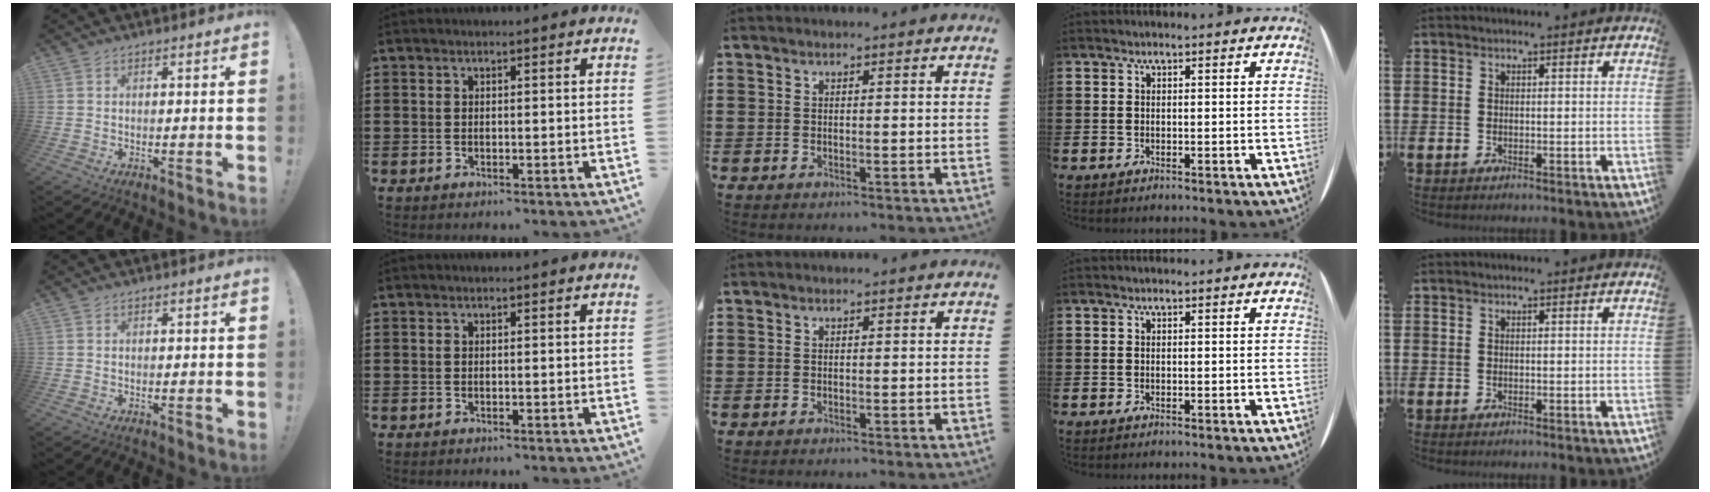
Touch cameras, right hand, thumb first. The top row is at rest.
{}